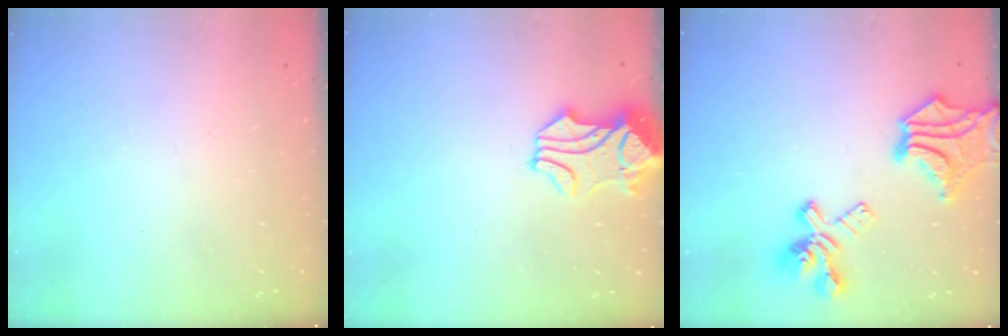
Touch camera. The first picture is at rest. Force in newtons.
{"total": 1.1, "press": 0.4, "slide": 1.0}
{"total": 12.1, "press": 11.7, "slide": 3.3}